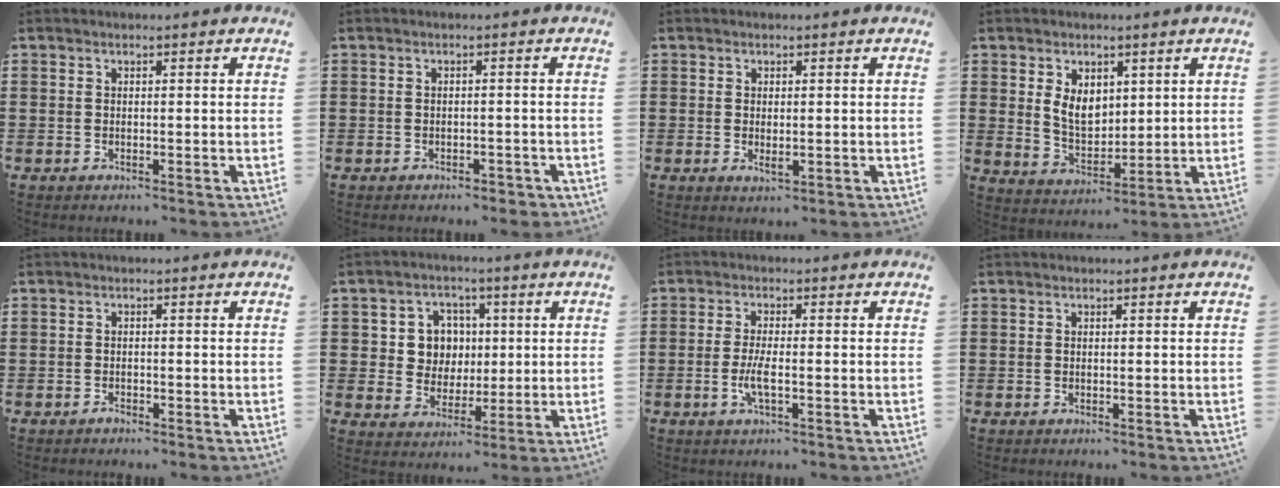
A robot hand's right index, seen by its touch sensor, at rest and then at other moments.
{"total": 1.2, "force": [-1.1, 0.4, 0.1], "torque": [-0.008, 0.000, -0.024]}
{"total": 1.6, "force": [-0.1, 0.6, 1.5], "torque": [-0.027, 0.000, -0.002]}
{"total": 5.9, "force": [2.0, 4.2, 3.7], "torque": [-0.076, 0.008, 0.036]}
{"total": 0.8, "force": [-0.7, 0.2, 0.2], "torque": [-0.005, -0.001, -0.014]}
{"total": 6.3, "force": [1.2, 5.9, 1.9], "torque": [-0.058, 0.018, 0.018]}
{"total": 3.6, "force": [-1.1, 0.7, 3.4], "torque": [-0.072, -0.005, -0.025]}
{"total": 0.0}